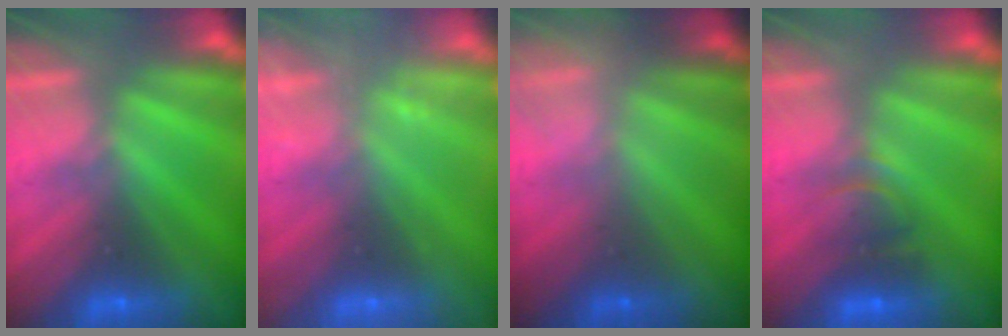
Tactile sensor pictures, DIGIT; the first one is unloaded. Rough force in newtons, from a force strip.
{"total": 2.2}
{"total": 2.4}
{"total": 2.3}